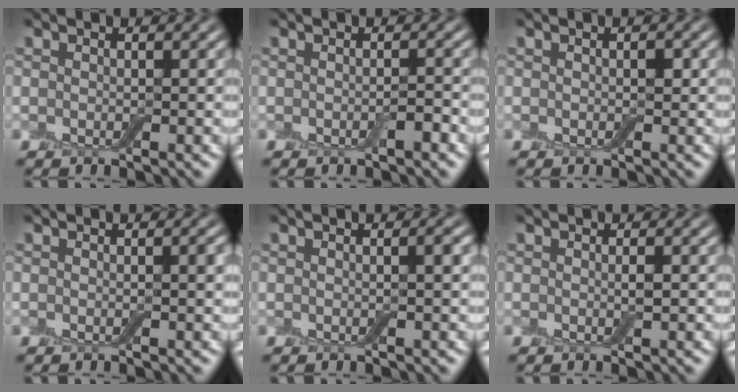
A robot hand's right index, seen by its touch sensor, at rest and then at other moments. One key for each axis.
{"total": 0.8, "fx": -0.4, "fy": 0.2, "fz": 0.7, "tx": -0.010, "ty": 0.002, "tz": -0.005}
{"total": 0.7, "fx": 0.1, "fy": 0.4, "fz": 0.5, "tx": -0.004, "ty": -0.001, "tz": 0.001}
{"total": 0.9, "fx": 0.1, "fy": 0.1, "fz": 0.8, "tx": -0.010, "ty": 0.000, "tz": 0.001}
{"total": 1.0, "fx": 0.1, "fy": 0.1, "fz": 0.9, "tx": -0.012, "ty": 0.002, "tz": 0.000}
{"total": 0.5, "fx": 0.0, "fy": 0.0, "fz": 0.5, "tx": -0.009, "ty": -0.001, "tz": -0.001}